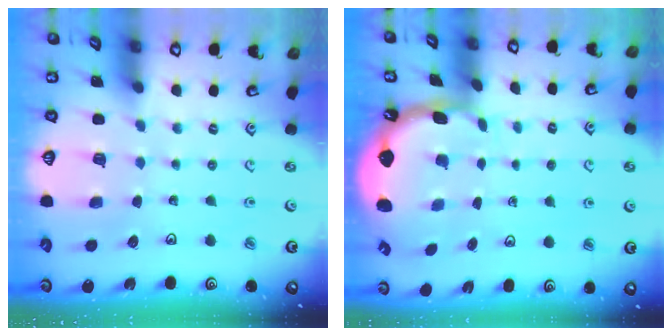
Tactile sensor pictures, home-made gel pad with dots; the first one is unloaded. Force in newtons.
{"total": 2.3, "press": 1.7, "slide": 1.6}